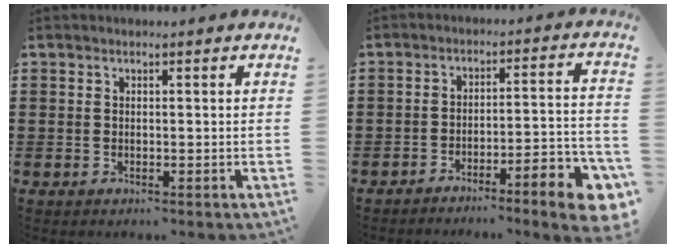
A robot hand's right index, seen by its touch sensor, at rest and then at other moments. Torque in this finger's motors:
{"motor_torque": [1.43, 0.05, 0.82, 0.13]}